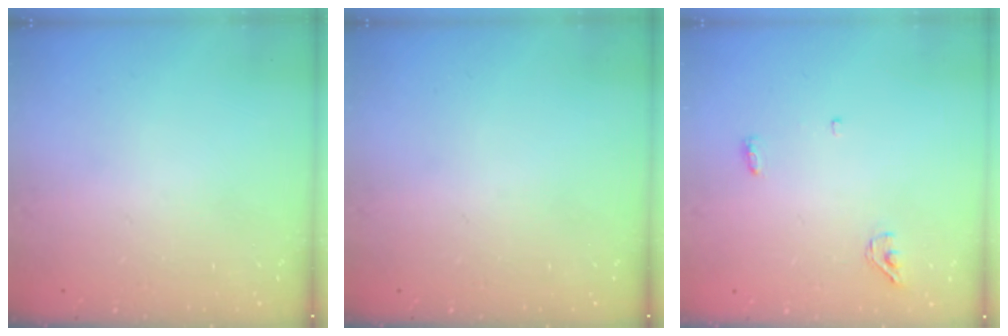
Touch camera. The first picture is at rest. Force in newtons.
{"total": 0.0}
{"total": 3.8, "press": 3.5, "slide": 1.4}